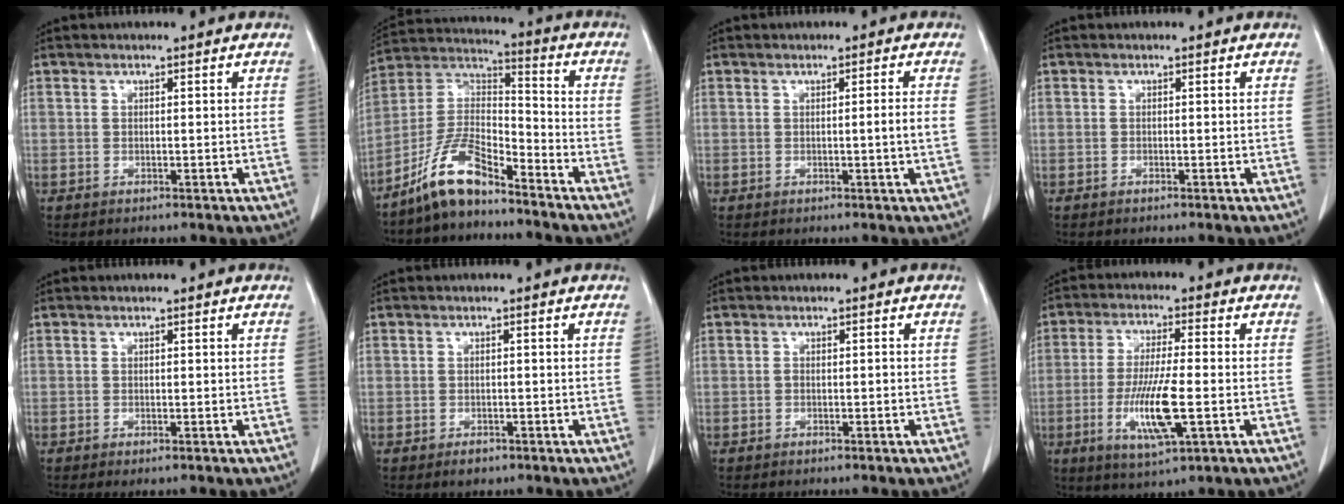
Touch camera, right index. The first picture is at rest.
{"total": 10.4, "force": [-8.3, 2.5, 5.7], "torque": [-0.127, 0.018, -0.164]}
{"total": 1.9, "force": [-0.2, -0.6, 1.8], "torque": [-0.028, -0.003, -0.004]}
{"total": 0.0}
{"total": 0.7, "force": [-0.4, 0.0, 0.6], "torque": [-0.011, -0.003, -0.007]}
{"total": 1.6, "force": [-1.1, 1.0, 0.7], "torque": [-0.009, 0.001, -0.012]}
{"total": 0.6, "force": [-0.2, 0.2, 0.5], "torque": [-0.009, 0.003, -0.002]}
{"total": 10.1, "force": [-2.6, 1.2, 9.7], "torque": [-0.190, -0.016, -0.045]}